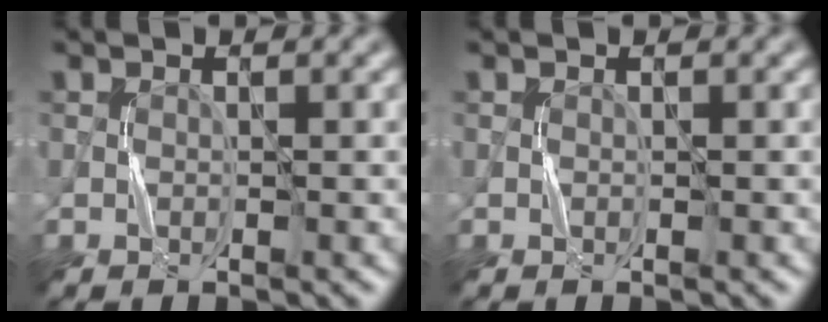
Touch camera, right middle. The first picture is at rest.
{"total": 0.0}